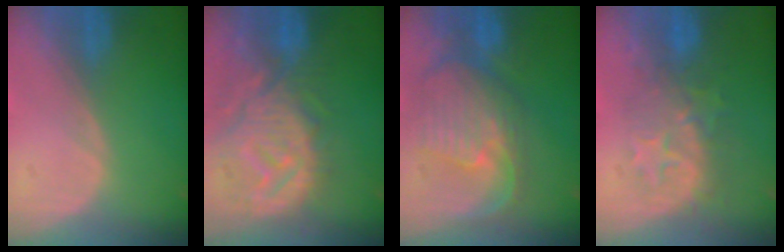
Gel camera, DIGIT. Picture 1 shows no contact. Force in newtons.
{"total": 12.4, "press": 11.1, "slide": 5.7}
{"total": 10.9, "press": 9.6, "slide": 5.3}
{"total": 8.1, "press": 7.9, "slide": 1.7}